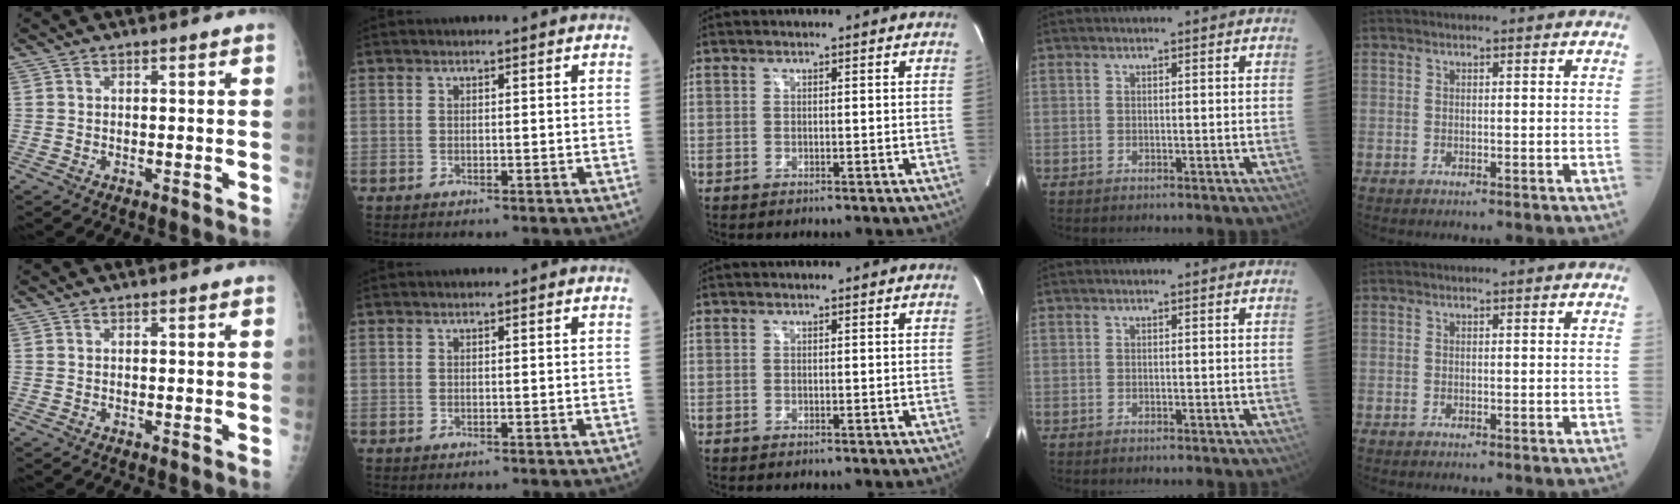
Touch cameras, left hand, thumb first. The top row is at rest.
{}